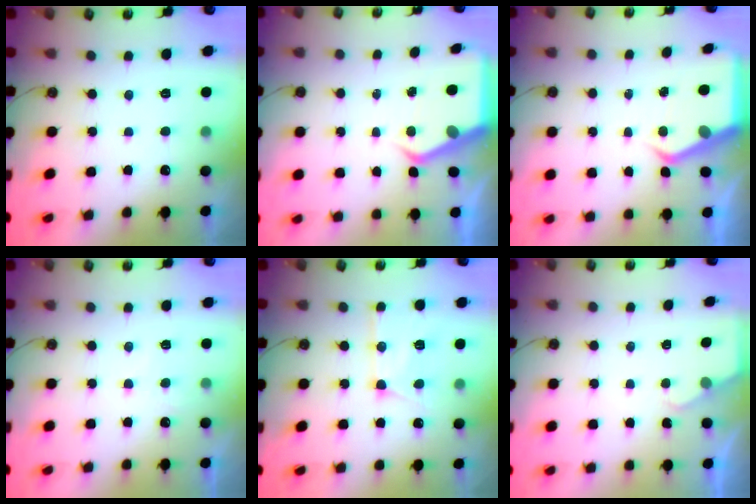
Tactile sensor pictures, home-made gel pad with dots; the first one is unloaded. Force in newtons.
{"total": 4.4, "press": 4.4, "slide": 0.4}
{"total": 4.4, "press": 4.4, "slide": 0.4}
{"total": 4.6, "press": 4.6, "slide": 0.4}
{"total": 13.2, "press": 13.2, "slide": 1.2}
{"total": 1.7, "press": 1.6, "slide": 0.2}